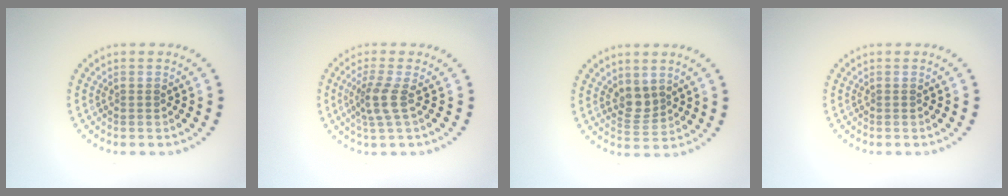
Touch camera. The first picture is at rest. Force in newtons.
{"total": 2.6, "press": 2.0, "slide": 1.6}
{"total": 2.1, "press": 1.8, "slide": 1.2}
{"total": 0.0}